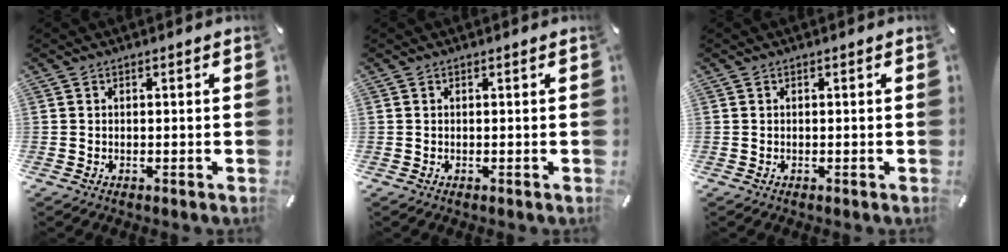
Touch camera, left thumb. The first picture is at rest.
{"total": 0.0}
{"total": 0.0}